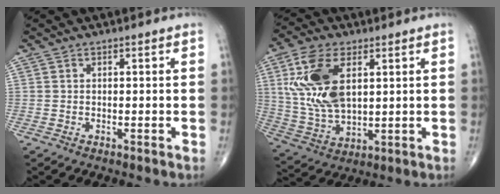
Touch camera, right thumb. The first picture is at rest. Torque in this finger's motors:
{"motor_torque": [1.04, 3.10, 1.89, 0.79, 0.22]}